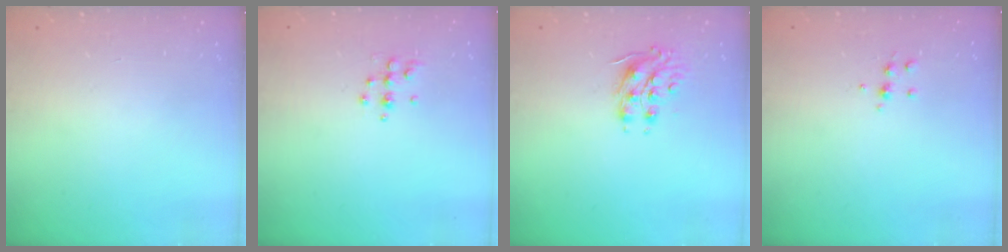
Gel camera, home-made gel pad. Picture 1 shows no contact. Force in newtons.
{"total": 4.8, "press": 4.7, "slide": 0.5}
{"total": 8.2, "press": 8.2, "slide": 0.4}
{"total": 5.4, "press": 5.4, "slide": 0.5}